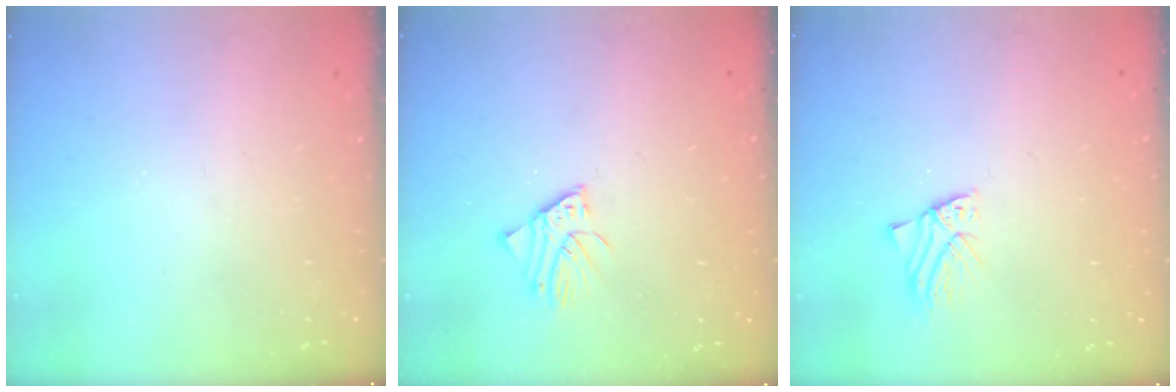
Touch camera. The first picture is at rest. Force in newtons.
{"total": 1.8, "press": 1.8, "slide": 0.2}
{"total": 1.8, "press": 1.8, "slide": 0.1}